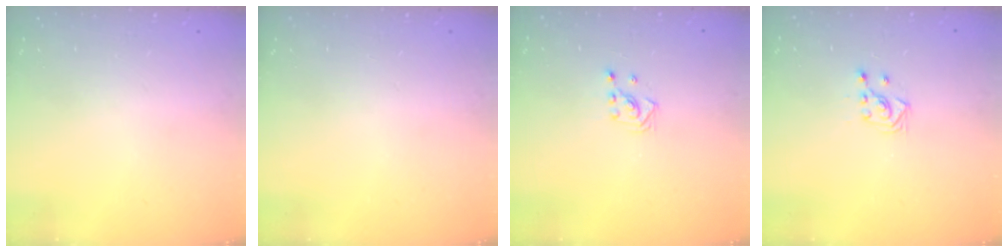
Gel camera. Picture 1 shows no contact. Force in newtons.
{"total": 0.0}
{"total": 2.6, "press": 2.6, "slide": 0.3}
{"total": 3.0, "press": 2.8, "slide": 1.0}